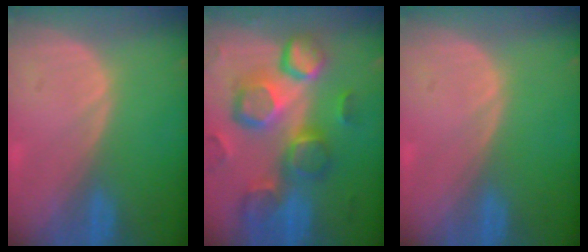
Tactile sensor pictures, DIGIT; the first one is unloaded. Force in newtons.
{"total": 12.8, "press": 11.2, "slide": 6.2}
{"total": 0.0}